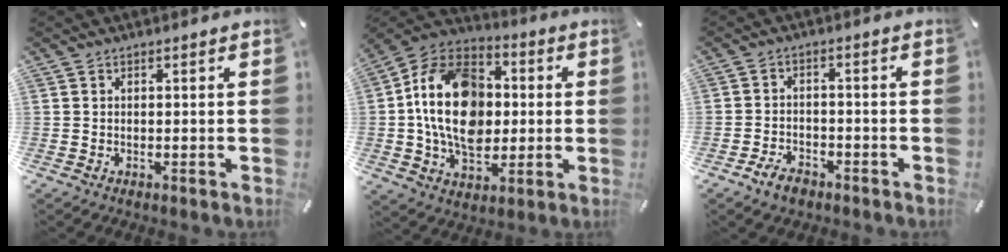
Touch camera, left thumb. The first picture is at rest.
{"total": 19.5, "force": [-0.2, 14.4, 13.1], "torque": [-0.275, 0.013, -0.007]}
{"total": 4.9, "force": [-3.4, 2.8, 2.1], "torque": [-0.042, 0.019, -0.066]}